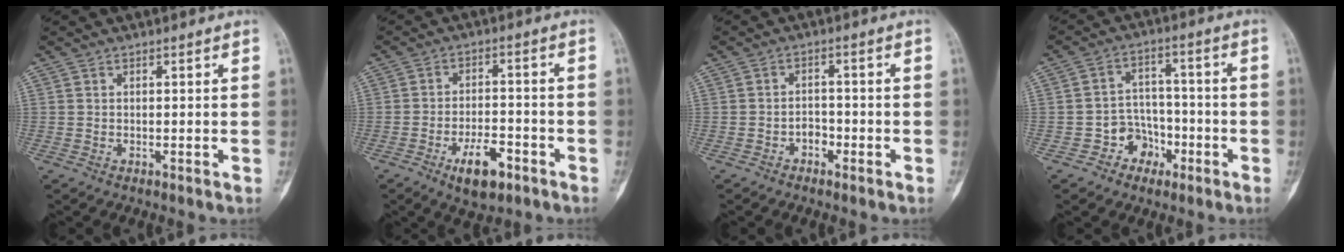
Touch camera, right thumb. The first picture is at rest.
{"total": 8.1, "force": [-4.4, 3.6, 5.8], "torque": [-0.085, 0.024, -0.067]}
{"total": 2.7, "force": [-1.5, 1.9, 1.3], "torque": [-0.003, 0.014, -0.026]}
{"total": 6.8, "force": [-3.3, 5.8, 1.7], "torque": [0.021, 0.041, -0.052]}